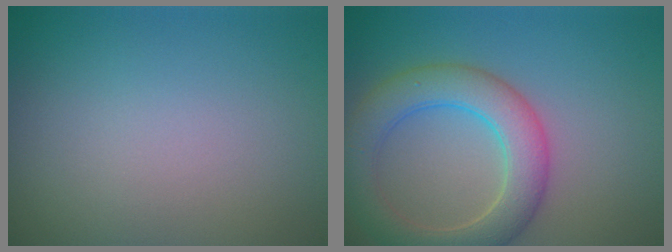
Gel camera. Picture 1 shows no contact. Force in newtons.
{"total": 5.7, "press": 5.7, "slide": 0.4}